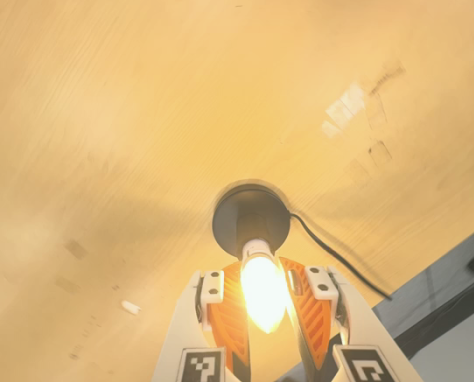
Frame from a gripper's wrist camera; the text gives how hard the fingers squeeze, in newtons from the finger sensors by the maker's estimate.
{"total": 14.0, "left": 12.8, "right": 15.2}